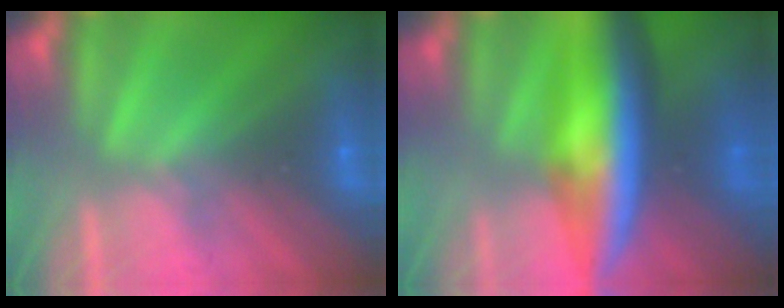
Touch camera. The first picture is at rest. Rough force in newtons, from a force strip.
{"total": 7.8}